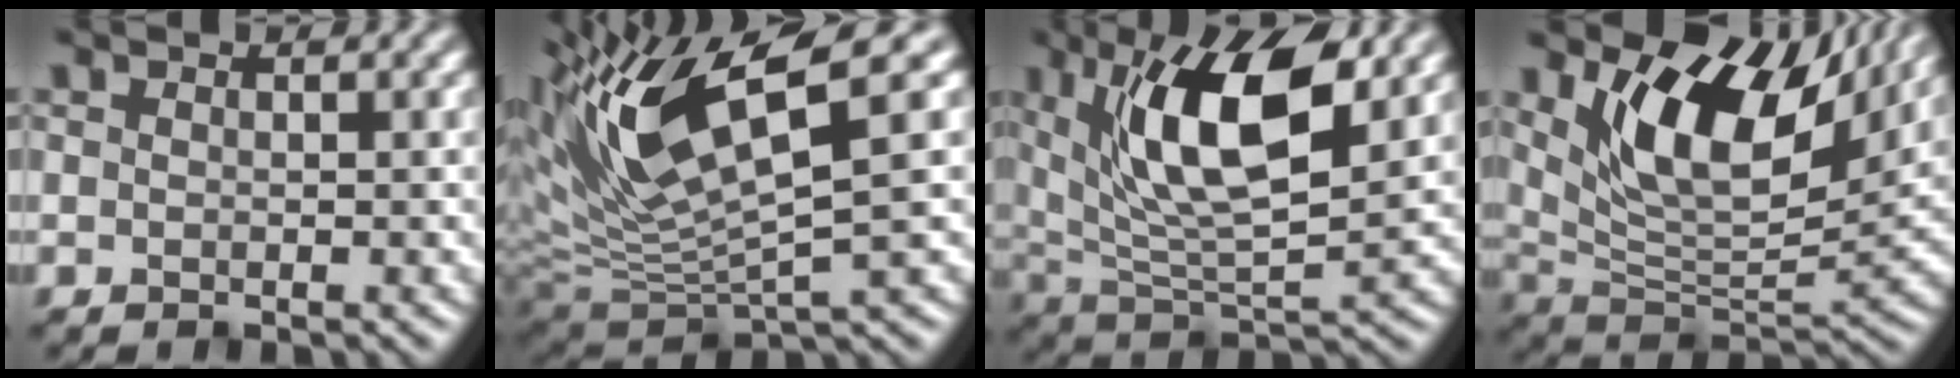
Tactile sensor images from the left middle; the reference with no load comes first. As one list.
[{"total": 10.0, "force": [4.6, 2.7, 8.4], "torque": [-0.171, 0.007, 0.092]}, {"total": 10.7, "force": [4.2, 4.1, 9.0], "torque": [-0.158, -0.002, 0.072]}, {"total": 11.3, "force": [5.9, 4.9, 8.3], "torque": [-0.147, -0.002, 0.107]}]